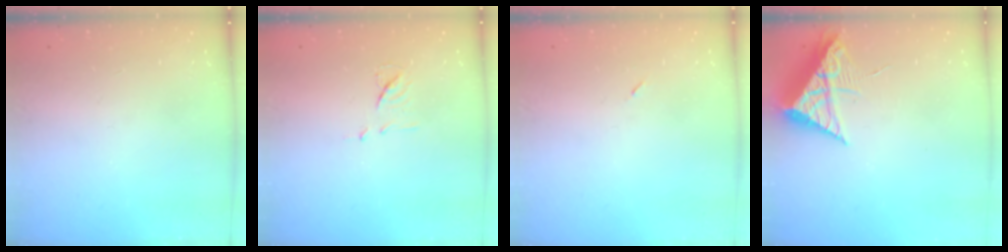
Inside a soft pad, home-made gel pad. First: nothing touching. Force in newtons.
{"total": 6.8, "press": 6.7, "slide": 0.6}
{"total": 2.6, "press": 2.3, "slide": 1.2}
{"total": 9.8, "press": 9.8, "slide": 0.6}